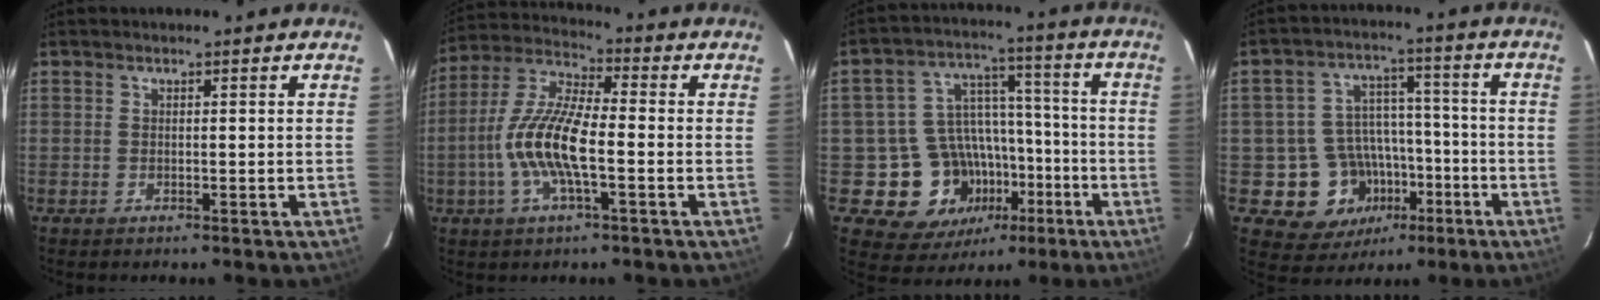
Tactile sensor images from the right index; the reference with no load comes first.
{"total": 12.9, "force": [-2.9, 3.6, 12.1], "torque": [-0.252, 0.003, -0.062]}
{"total": 14.4, "force": [-6.1, 11.8, 5.6], "torque": [-0.113, 0.046, -0.068]}
{"total": 12.6, "force": [-5.2, 10.7, 4.2], "torque": [-0.087, 0.041, -0.055]}